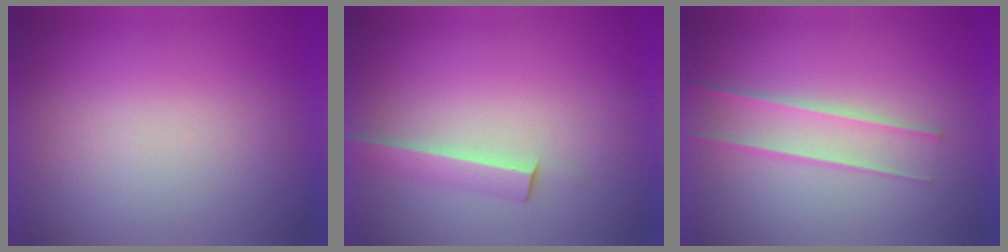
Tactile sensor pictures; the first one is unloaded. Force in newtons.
{"total": 2.4}
{"total": 2.4}